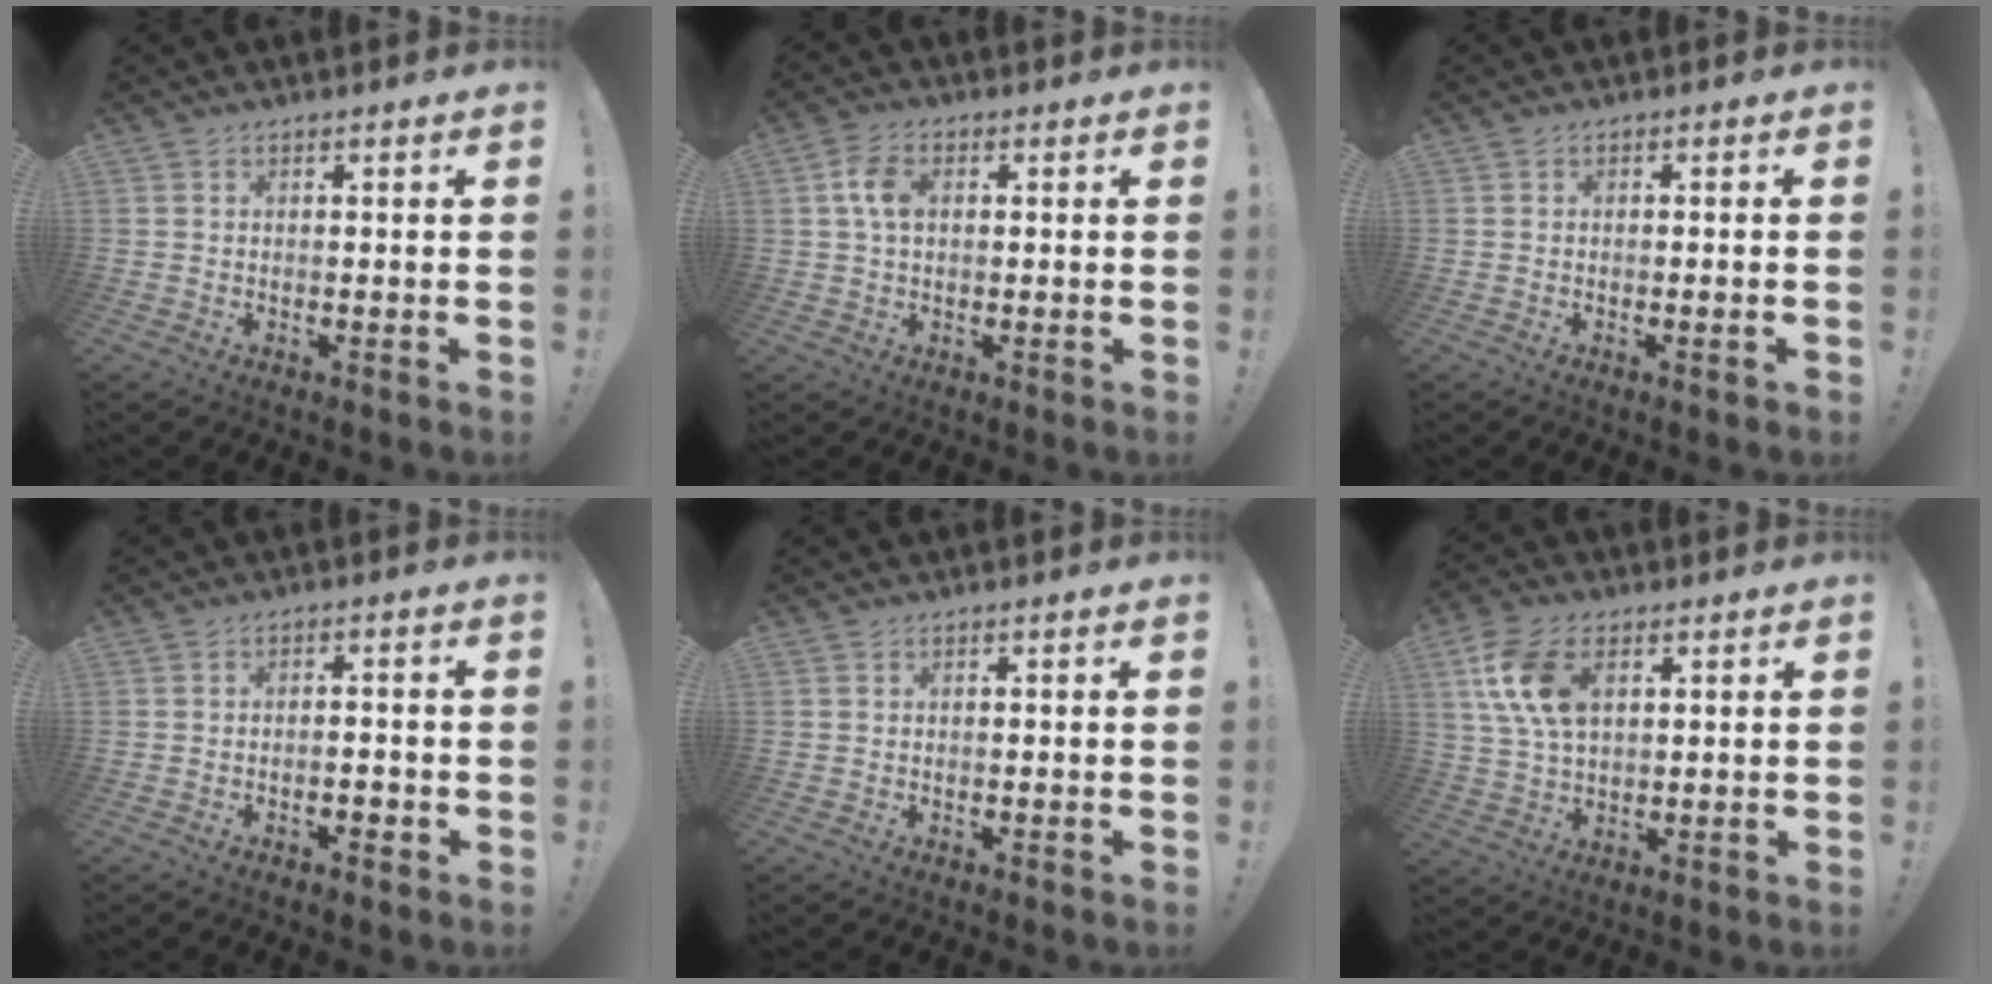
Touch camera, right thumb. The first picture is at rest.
{"total": 6.4, "force": [1.1, 4.0, 4.9], "torque": [-0.084, 0.005, 0.019]}
{"total": 1.4, "force": [-0.5, -0.4, 1.2], "torque": [-0.026, 0.001, -0.009]}
{"total": 2.4, "force": [-1.3, 0.8, 1.9], "torque": [-0.026, 0.000, -0.022]}
{"total": 0.0}
{"total": 12.7, "force": [4.4, 7.5, 9.3], "torque": [-0.191, -0.004, 0.082]}